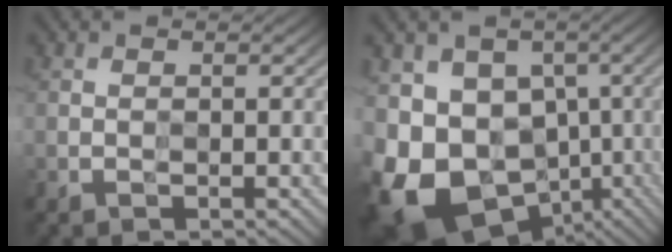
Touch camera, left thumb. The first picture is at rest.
{"total": 17.3, "force": [-6.4, 13.1, 9.3], "torque": [-0.204, -0.026, -0.090]}